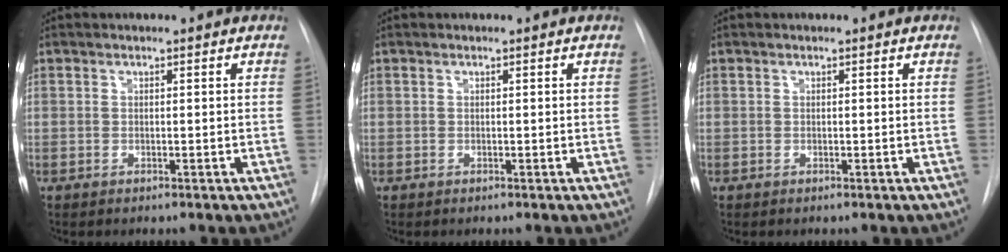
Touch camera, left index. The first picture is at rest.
{"total": 0.0}
{"total": 0.0}